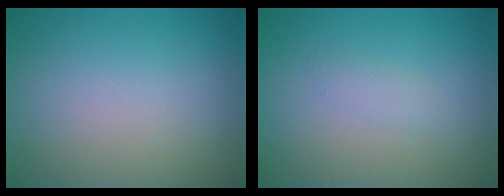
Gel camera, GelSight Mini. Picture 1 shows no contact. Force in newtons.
{"total": 1.0, "press": 1.0, "slide": 0.1}